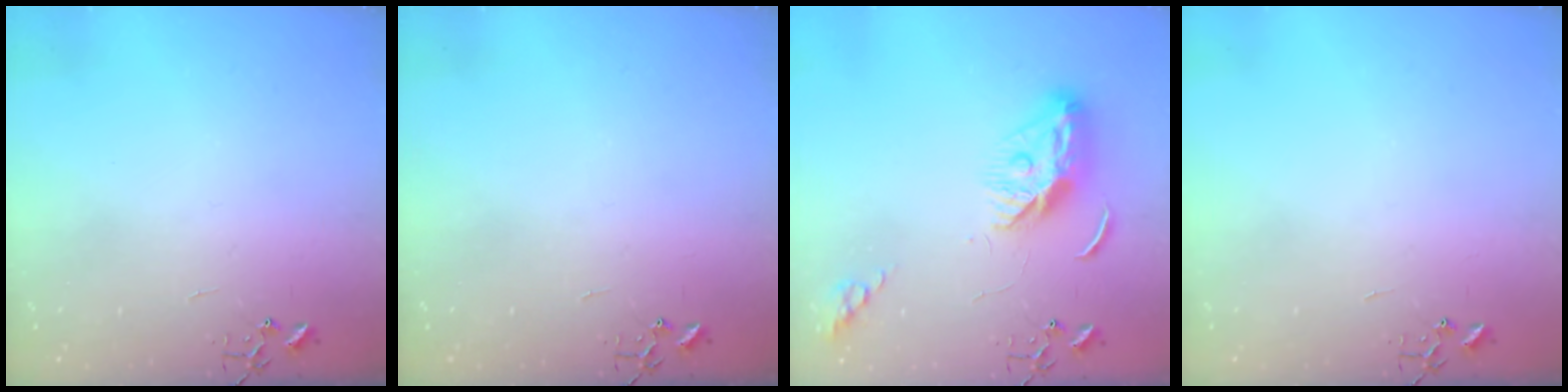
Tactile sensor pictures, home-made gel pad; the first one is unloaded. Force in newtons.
{"total": 0.0}
{"total": 9.5, "press": 9.5, "slide": 0.5}
{"total": 0.0}